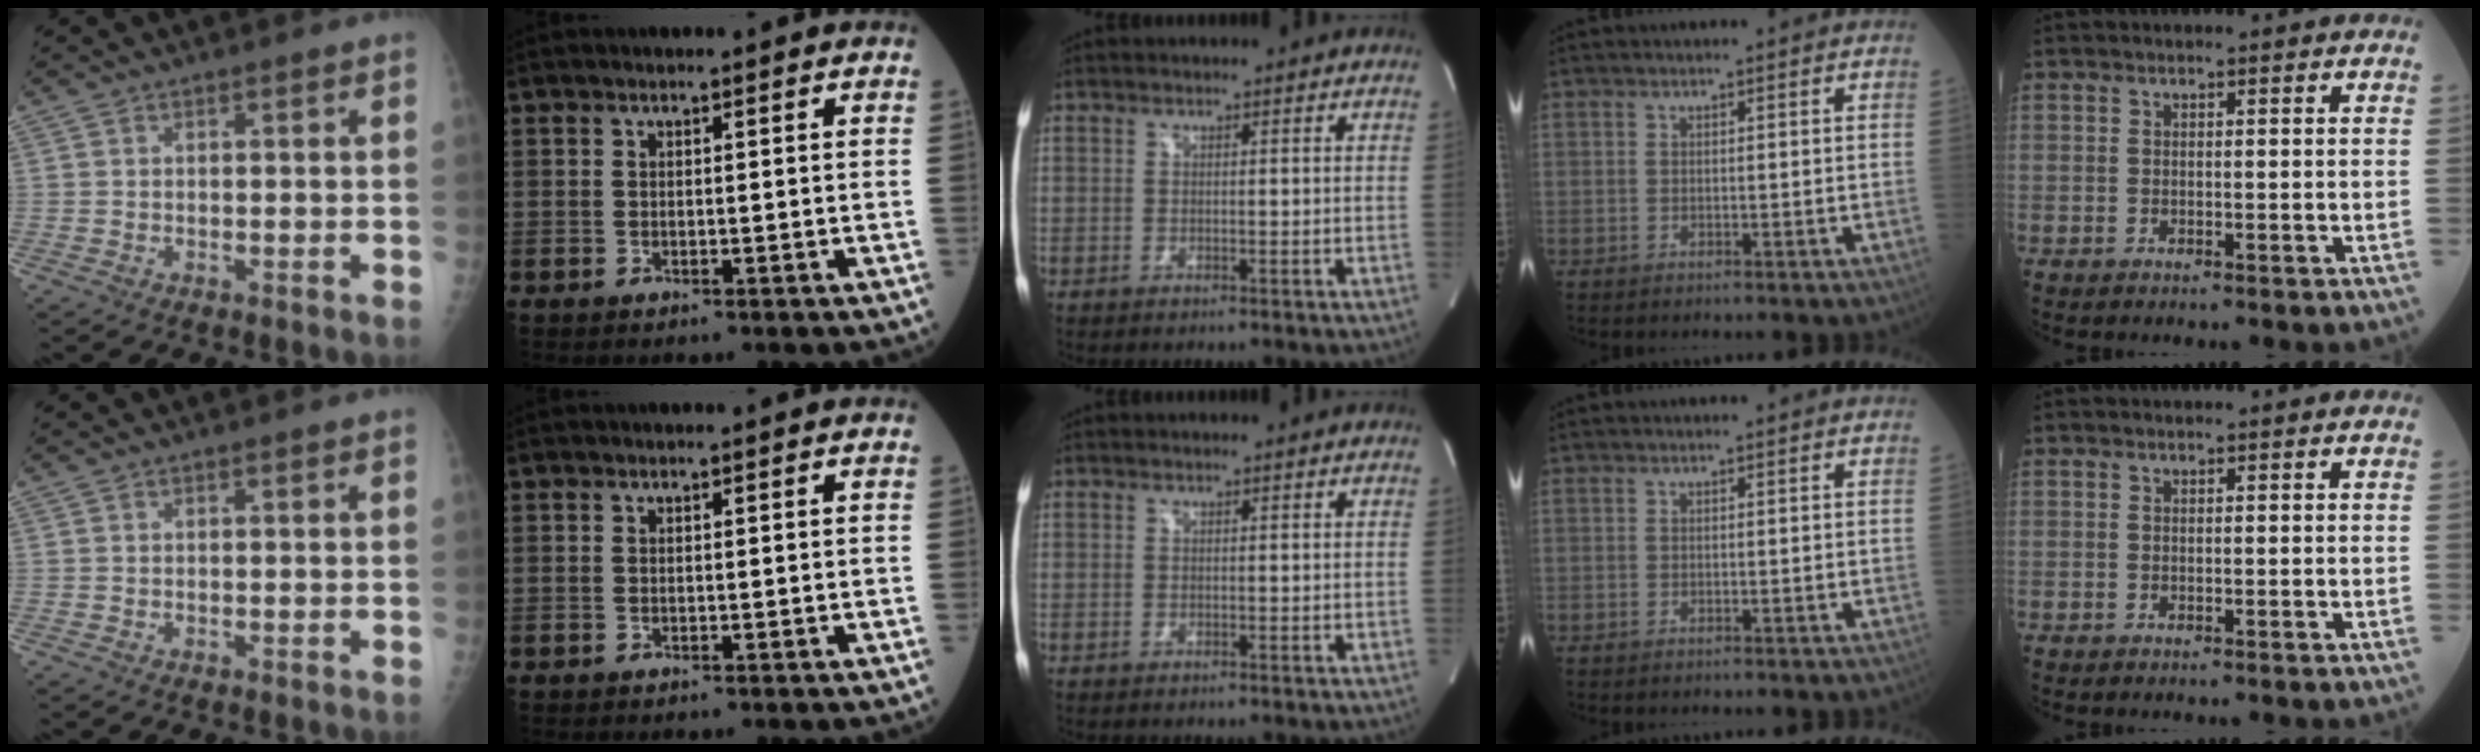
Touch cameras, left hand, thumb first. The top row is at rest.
{}